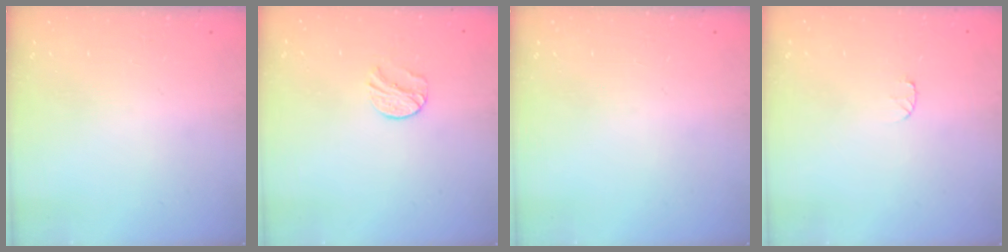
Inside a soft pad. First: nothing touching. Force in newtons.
{"total": 6.6, "press": 6.6, "slide": 0.6}
{"total": 0.0}
{"total": 3.1, "press": 3.0, "slide": 0.3}